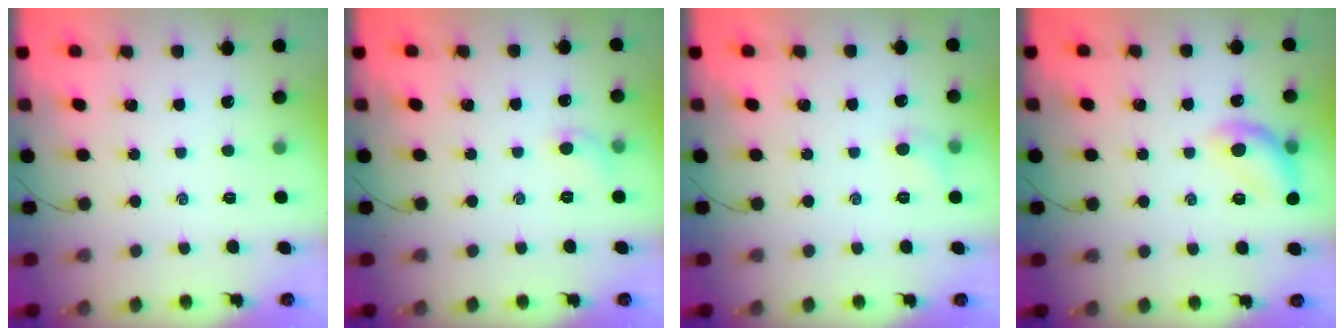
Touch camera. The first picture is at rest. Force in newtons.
{"total": 5.4, "press": 5.1, "slide": 1.8}
{"total": 5.5, "press": 5.3, "slide": 1.5}
{"total": 11.6, "press": 11.6, "slide": 0.6}